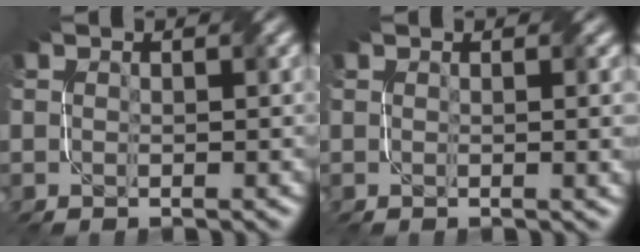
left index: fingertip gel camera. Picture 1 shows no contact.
{"total": 2.0, "force": [0.1, 0.5, 1.9], "torque": [-0.017, 0.004, 0.000]}